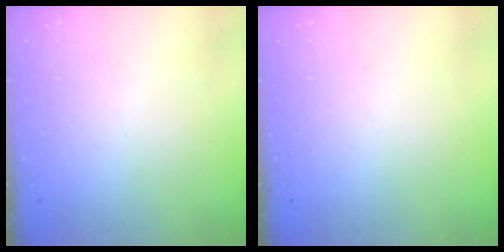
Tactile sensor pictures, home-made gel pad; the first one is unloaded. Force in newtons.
{"total": 0.0}